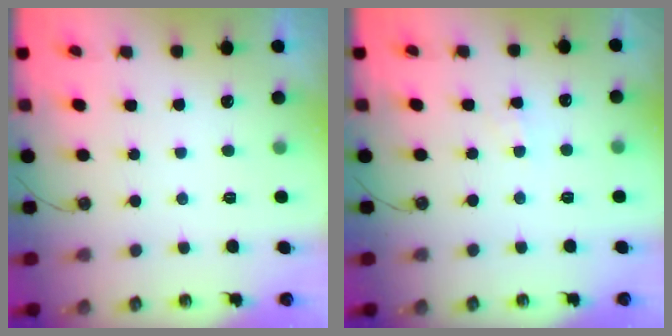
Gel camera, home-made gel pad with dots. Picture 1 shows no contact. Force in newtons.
{"total": 3.0, "press": 2.9, "slide": 0.5}